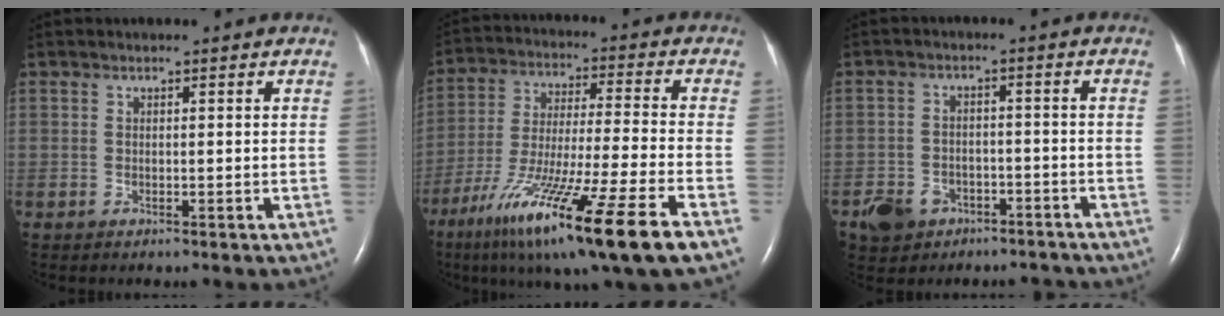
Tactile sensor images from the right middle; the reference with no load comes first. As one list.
[{"total": 20.3, "force": [-11.8, -0.3, 16.5], "torque": [-0.277, -0.061, -0.210]}, {"total": 7.6, "force": [-5.1, 5.4, 1.7], "torque": [-0.040, 0.013, -0.073]}]